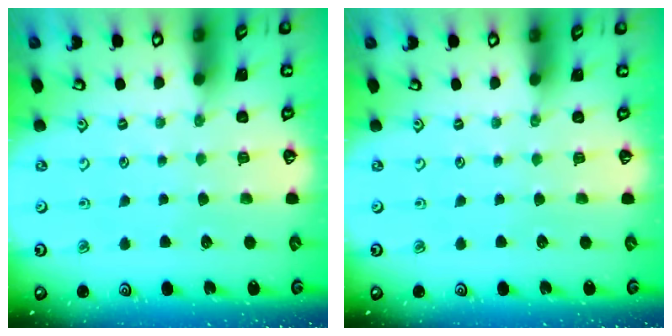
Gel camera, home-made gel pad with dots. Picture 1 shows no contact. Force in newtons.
{"total": 0.0}